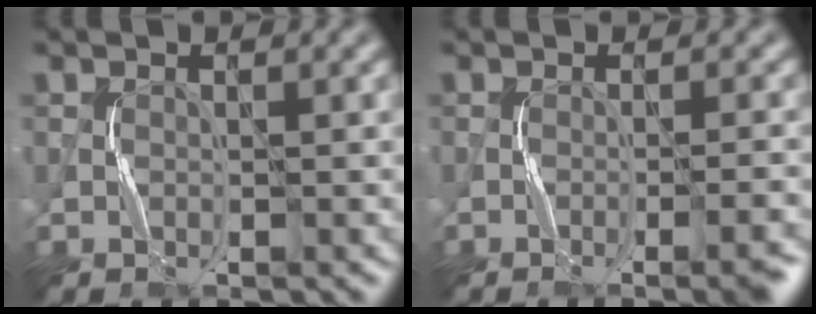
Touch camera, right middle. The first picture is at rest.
{"total": 3.0, "force": [-1.3, 0.4, 2.6], "torque": [-0.028, 0.007, -0.020]}